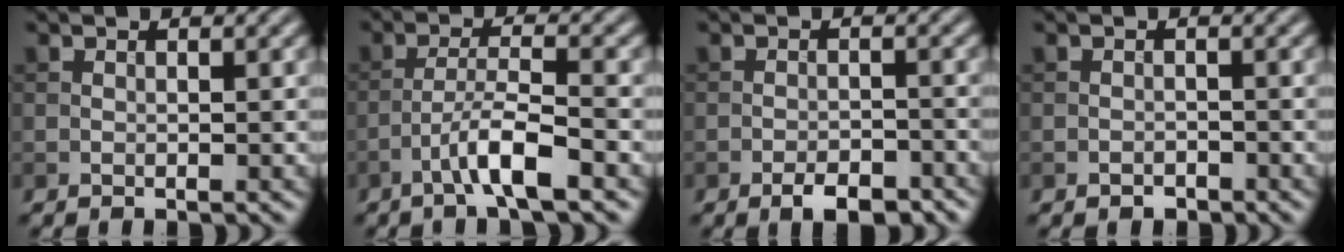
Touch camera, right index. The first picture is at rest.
{"total": 4.5, "force": [-2.6, 0.6, 3.7], "torque": [-0.066, 0.013, -0.054]}
{"total": 3.2, "force": [-2.2, 1.2, 2.0], "torque": [-0.029, 0.001, -0.036]}
{"total": 0.9, "force": [-0.6, 0.5, 0.4], "torque": [-0.003, 0.000, -0.011]}